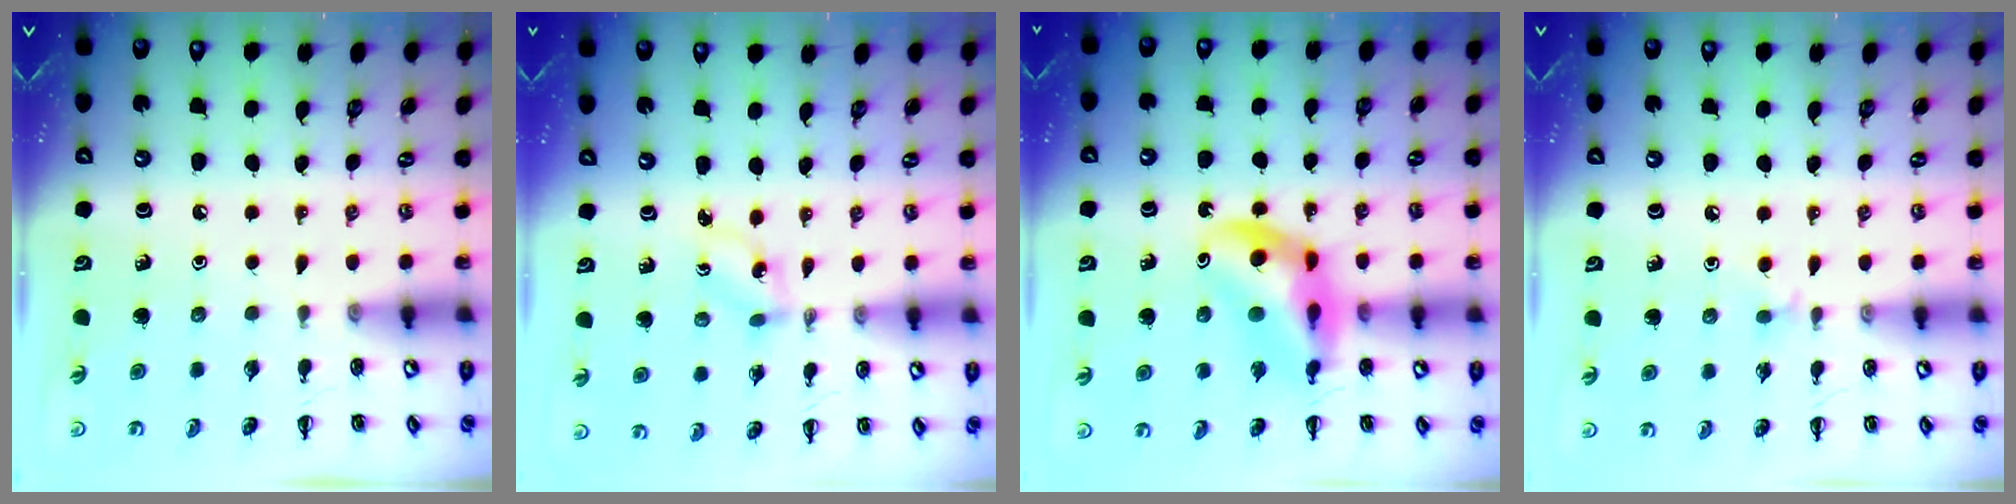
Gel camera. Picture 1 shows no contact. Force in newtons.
{"total": 1.7, "press": 1.5, "slide": 0.8}
{"total": 12.3, "press": 11.8, "slide": 3.4}
{"total": 3.4, "press": 3.1, "slide": 1.4}